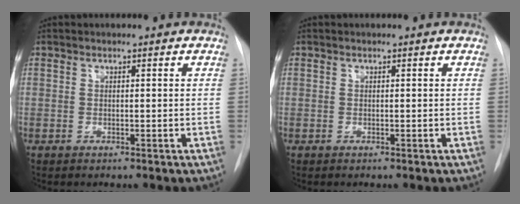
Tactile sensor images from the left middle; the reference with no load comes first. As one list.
[{"total": 0.0}]